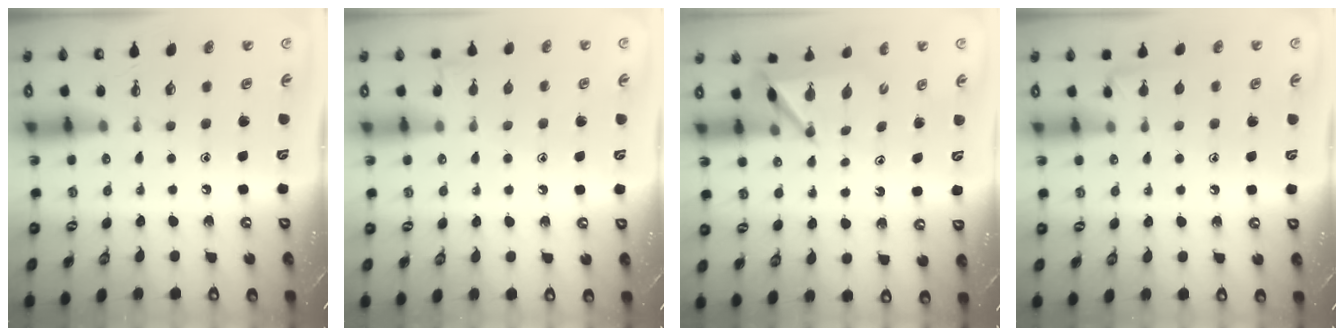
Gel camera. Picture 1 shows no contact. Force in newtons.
{"total": 6.2, "press": 6.1, "slide": 0.6}
{"total": 5.5, "press": 5.5, "slide": 0.4}
{"total": 3.9, "press": 3.9, "slide": 0.6}